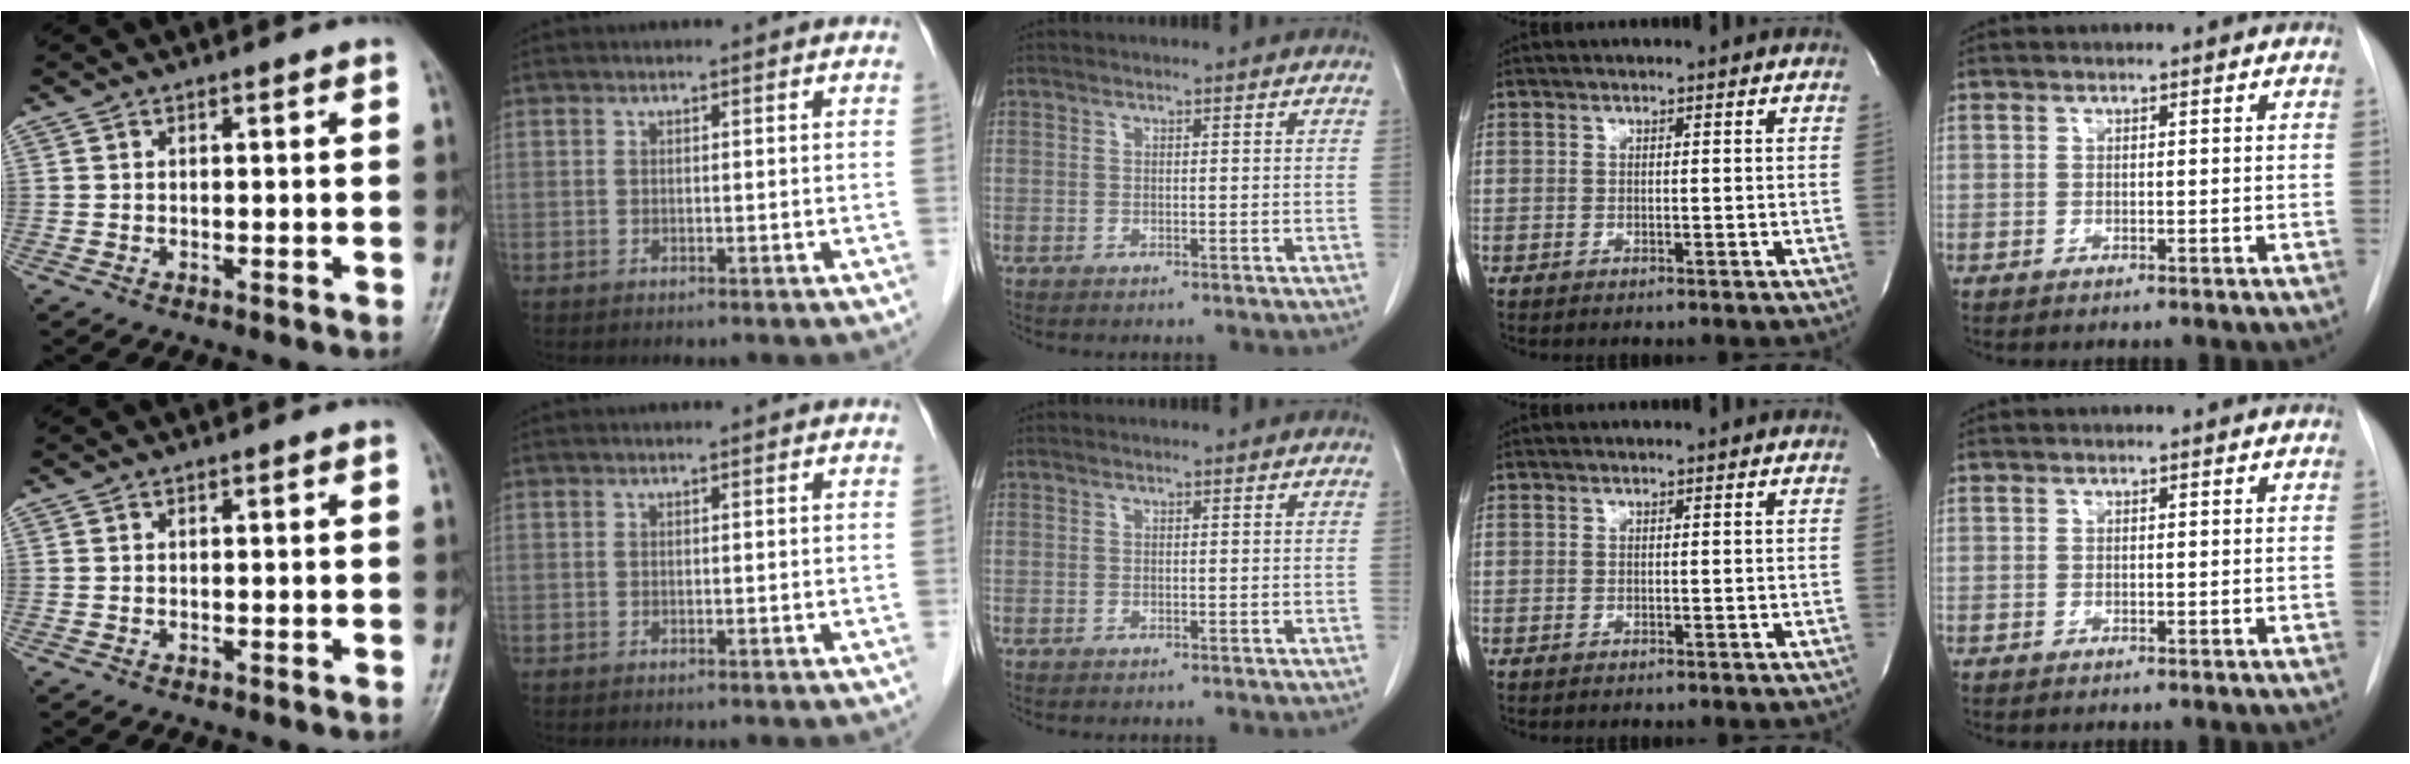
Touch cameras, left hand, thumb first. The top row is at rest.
{}